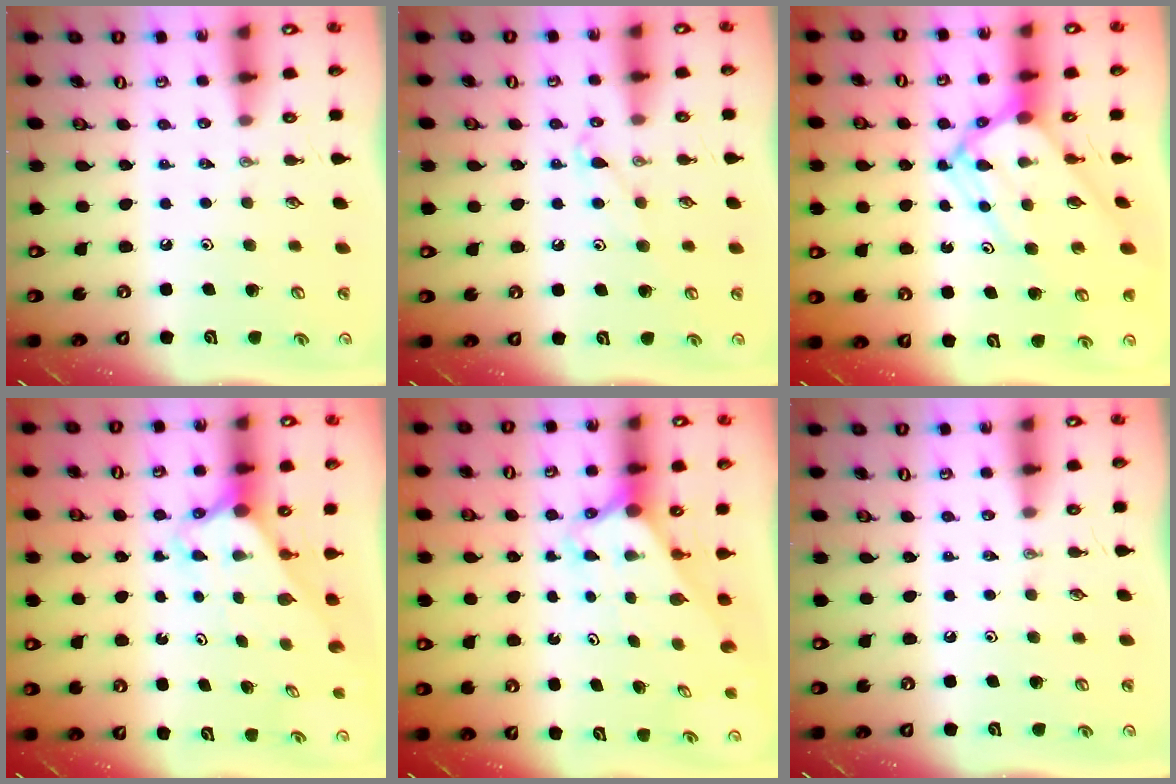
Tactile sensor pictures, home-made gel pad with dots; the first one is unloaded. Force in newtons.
{"total": 4.6, "press": 4.5, "slide": 0.7}
{"total": 10.4, "press": 10.4, "slide": 1.1}
{"total": 2.6, "press": 2.6, "slide": 0.1}
{"total": 2.6, "press": 2.6, "slide": 0.2}
{"total": 0.0}